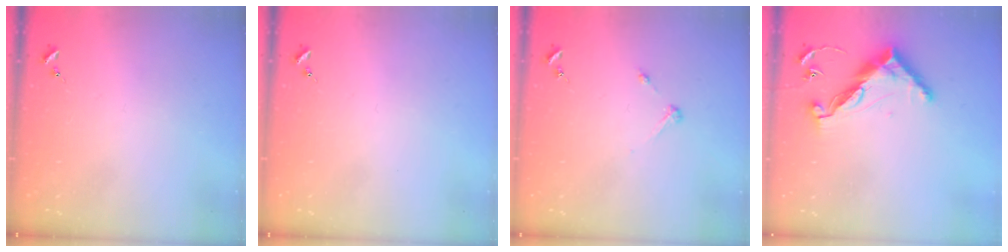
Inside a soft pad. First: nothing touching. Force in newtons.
{"total": 0.0}
{"total": 3.3, "press": 3.2, "slide": 0.4}
{"total": 11.6, "press": 11.6, "slide": 0.4}